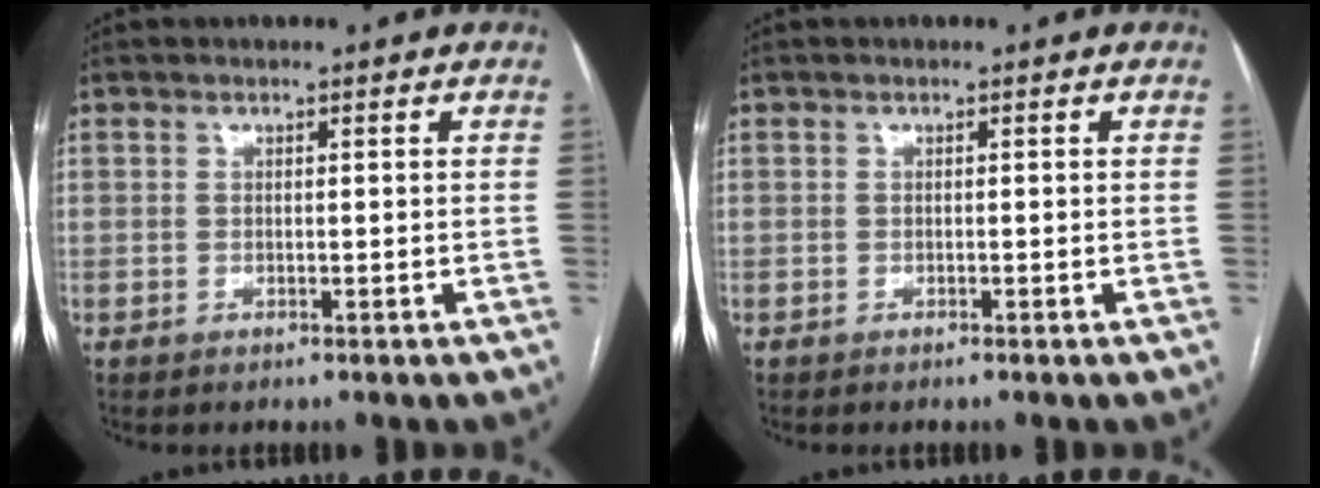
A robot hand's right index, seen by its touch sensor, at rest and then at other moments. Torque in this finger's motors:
{"motor_torque": [-0.09, -0.03, -0.06, -0.01]}